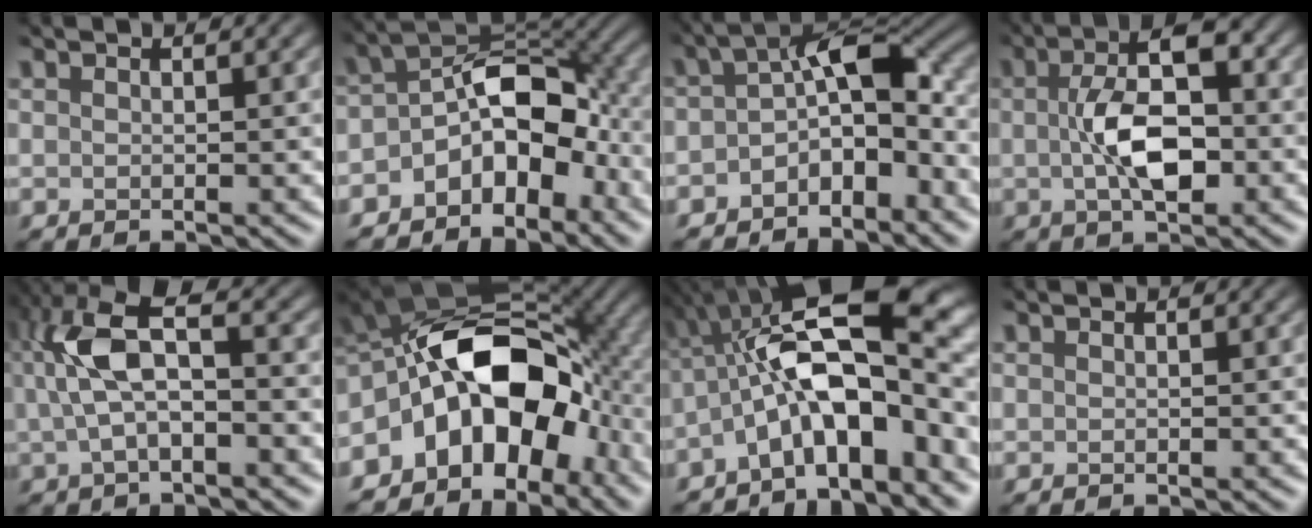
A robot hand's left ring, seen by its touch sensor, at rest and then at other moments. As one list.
[{"total": 6.5, "force": [-4.3, 3.6, 3.3], "torque": [-0.039, 0.008, -0.074]}, {"total": 5.6, "force": [-3.2, 2.6, 3.8], "torque": [-0.055, 0.013, -0.058]}, {"total": 5.9, "force": [-1.2, 2.6, 5.2], "torque": [-0.102, 0.003, -0.016]}, {"total": 6.0, "force": [-0.2, 2.7, 5.4], "torque": [-0.132, 0.007, 0.001]}, {"total": 12.0, "force": [-5.4, 7.3, 7.9], "torque": [-0.105, 0.009, -0.097]}, {"total": 11.2, "force": [-3.3, 4.3, 9.8], "torque": [-0.165, 0.021, -0.063]}, {"total": 0.0}]